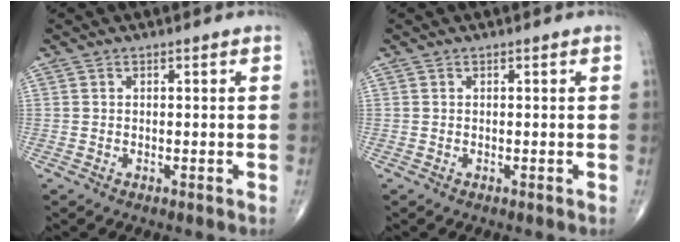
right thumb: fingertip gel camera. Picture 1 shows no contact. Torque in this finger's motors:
{"motor_torque": [-0.05, 0.05, 0.00, 0.00, 0.00]}